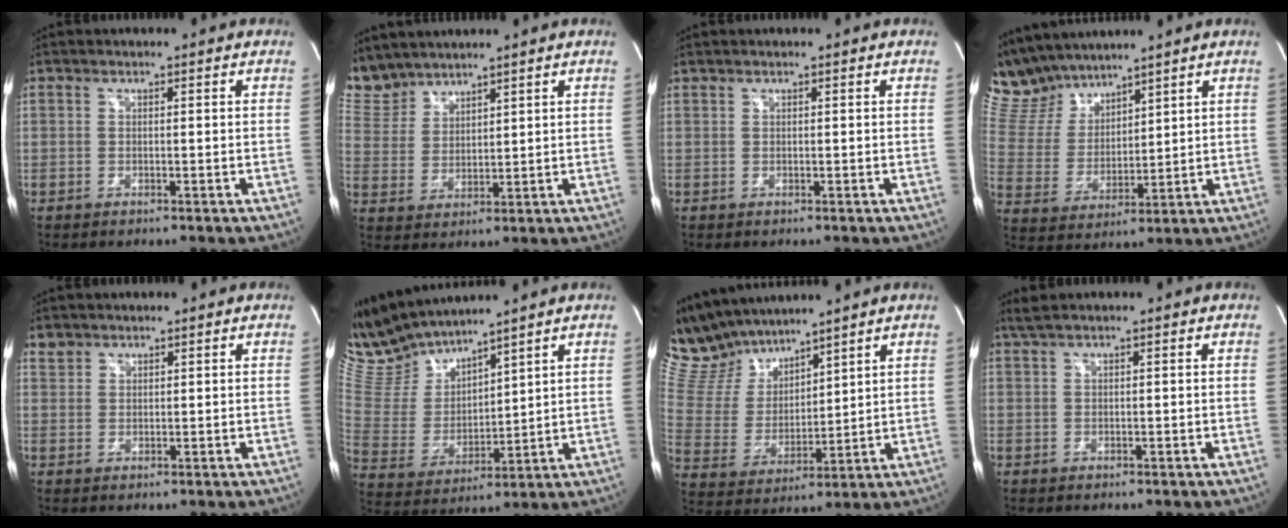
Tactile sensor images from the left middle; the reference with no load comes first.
{"total": 6.6, "force": [6.4, 1.7, 0.0], "torque": [-0.011, 0.009, 0.146]}
{"total": 0.0}
{"total": 10.5, "force": [9.7, 3.2, 2.2], "torque": [-0.067, 0.018, 0.208]}
{"total": 1.8, "force": [1.5, 1.1, -0.1], "torque": [0.005, 0.009, 0.026]}
{"total": 11.6, "force": [11.2, 1.4, 3.0], "torque": [-0.081, 0.002, 0.242]}
{"total": 12.5, "force": [11.5, 3.7, 3.2], "torque": [-0.088, 0.020, 0.241]}
{"total": 1.8, "force": [1.5, -0.2, 1.1], "torque": [-0.029, 0.020, 0.032]}